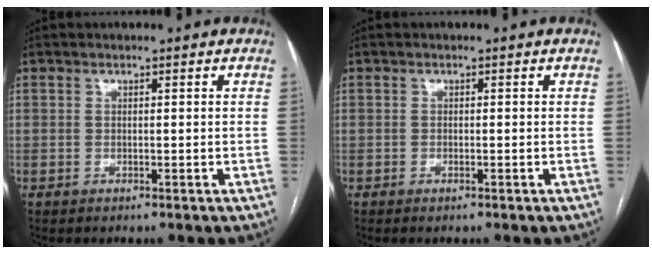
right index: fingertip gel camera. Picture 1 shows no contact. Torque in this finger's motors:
{"motor_torque": [0.28, -0.04, 0.08, 0.00]}